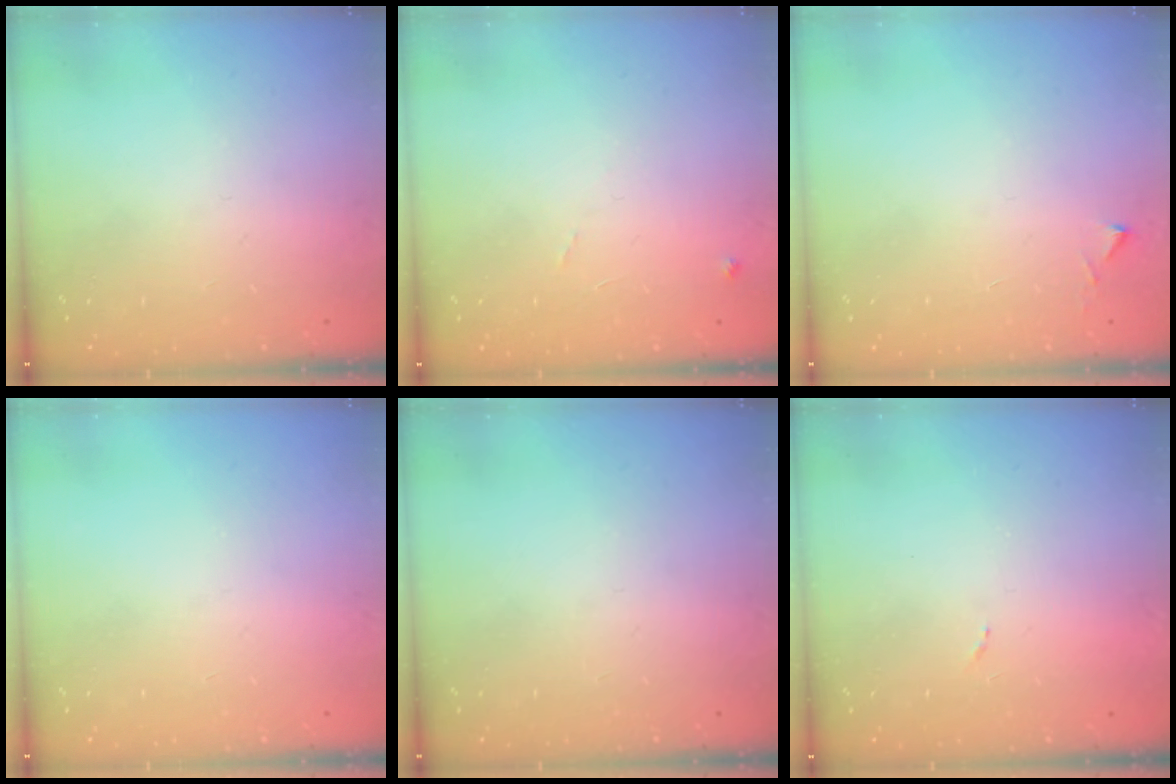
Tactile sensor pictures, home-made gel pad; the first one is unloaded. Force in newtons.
{"total": 6.2, "press": 6.2, "slide": 0.8}
{"total": 4.8, "press": 4.8, "slide": 0.6}
{"total": 0.0}
{"total": 0.0}
{"total": 4.2, "press": 4.1, "slide": 0.7}